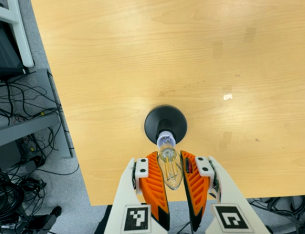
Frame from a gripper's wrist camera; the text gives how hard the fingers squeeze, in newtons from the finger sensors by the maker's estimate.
{"total": 21.3, "left": 25.7, "right": 17.0}